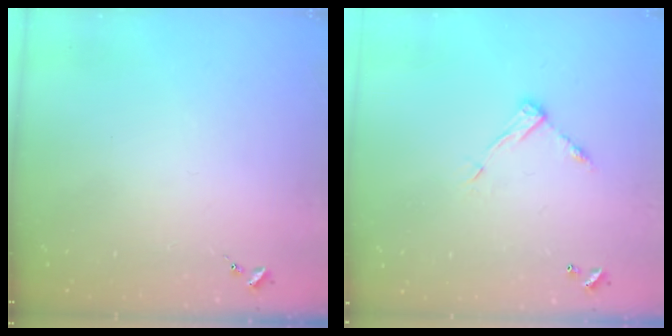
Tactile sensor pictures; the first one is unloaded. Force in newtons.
{"total": 7.9, "press": 7.9, "slide": 0.3}